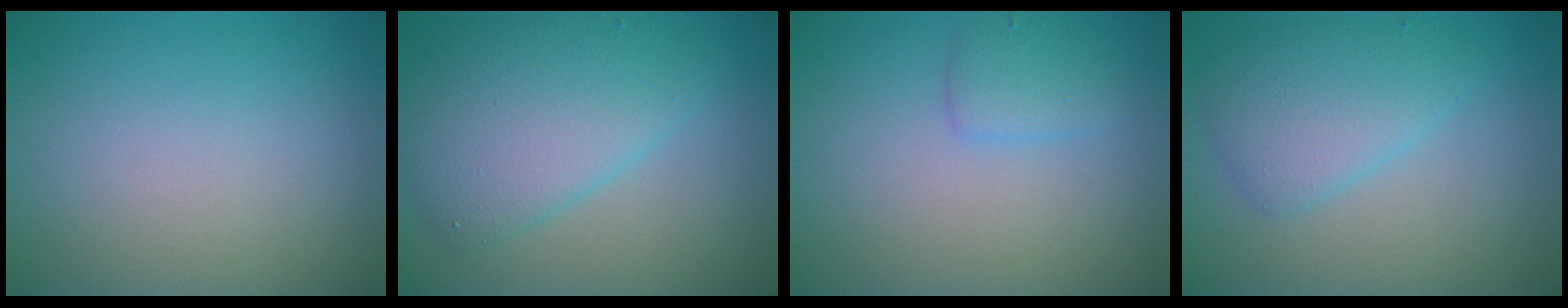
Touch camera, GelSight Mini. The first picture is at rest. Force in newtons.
{"total": 6.2, "press": 6.2, "slide": 0.1}
{"total": 1.8, "press": 1.8, "slide": 0.2}
{"total": 3.9, "press": 3.9, "slide": 0.1}